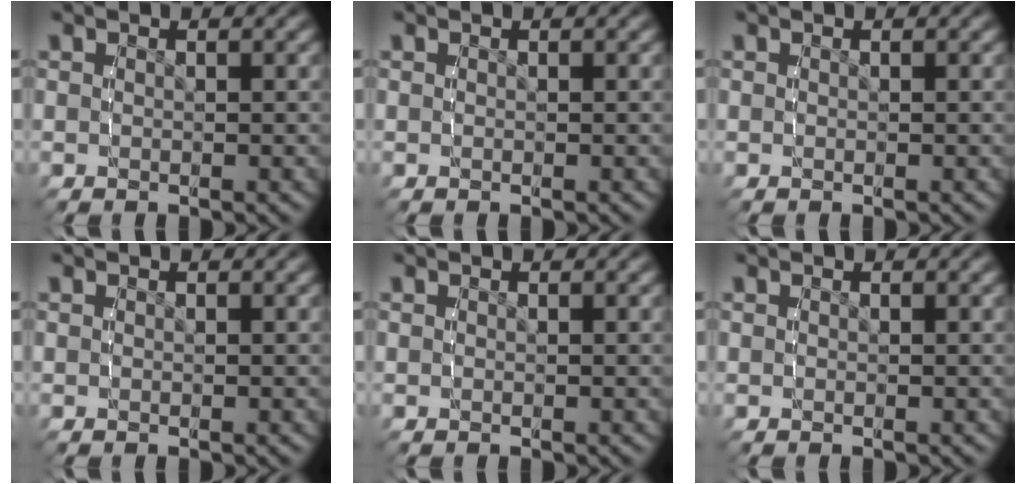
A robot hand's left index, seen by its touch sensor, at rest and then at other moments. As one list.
[{"total": 0.0}, {"total": 0.0}, {"total": 0.0}, {"total": 0.0}, {"total": 0.0}]